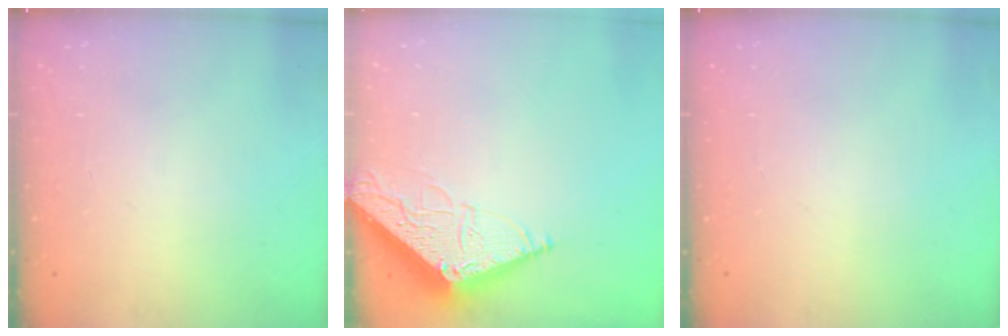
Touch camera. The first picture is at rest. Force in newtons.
{"total": 7.6, "press": 7.5, "slide": 0.8}
{"total": 0.0}